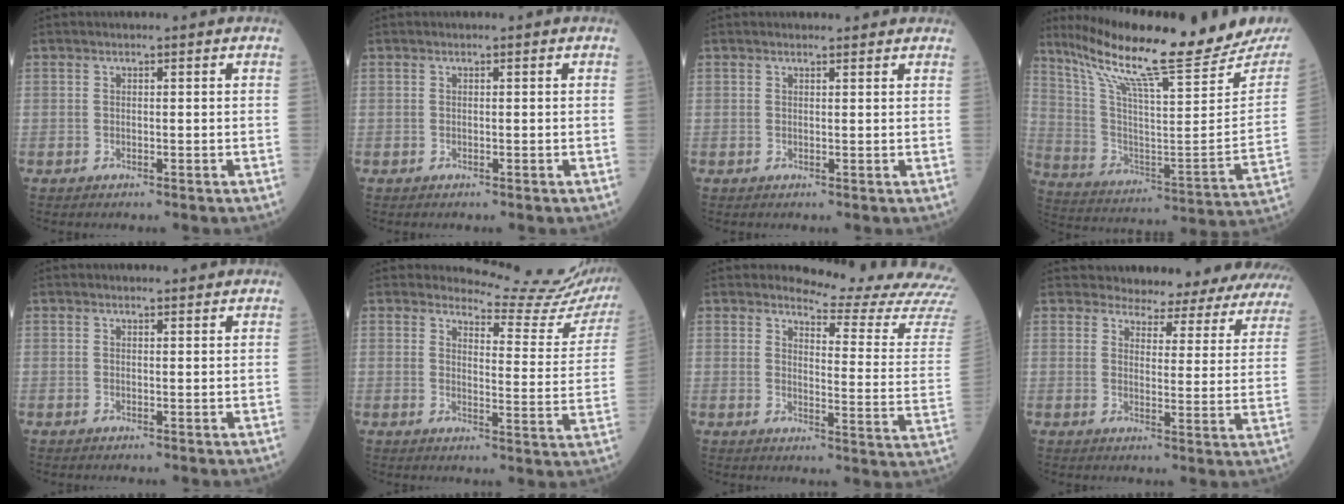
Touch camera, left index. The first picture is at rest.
{"total": 0.0}
{"total": 2.4, "force": [2.3, 0.6, 0.5], "torque": [-0.014, 0.010, 0.023]}
{"total": 28.0, "force": [23.7, 2.1, 14.8], "torque": [-0.261, -0.060, 0.346]}
{"total": 2.2, "force": [2.2, 0.3, 0.4], "torque": [-0.012, 0.004, 0.027]}
{"total": 13.4, "force": [13.3, -0.2, 0.5], "torque": [0.000, -0.108, 0.139]}
{"total": 16.5, "force": [16.2, -0.9, 3.2], "torque": [-0.041, -0.157, 0.170]}
{"total": 21.4, "force": [20.4, 4.5, 4.8], "torque": [-0.038, -0.077, 0.214]}